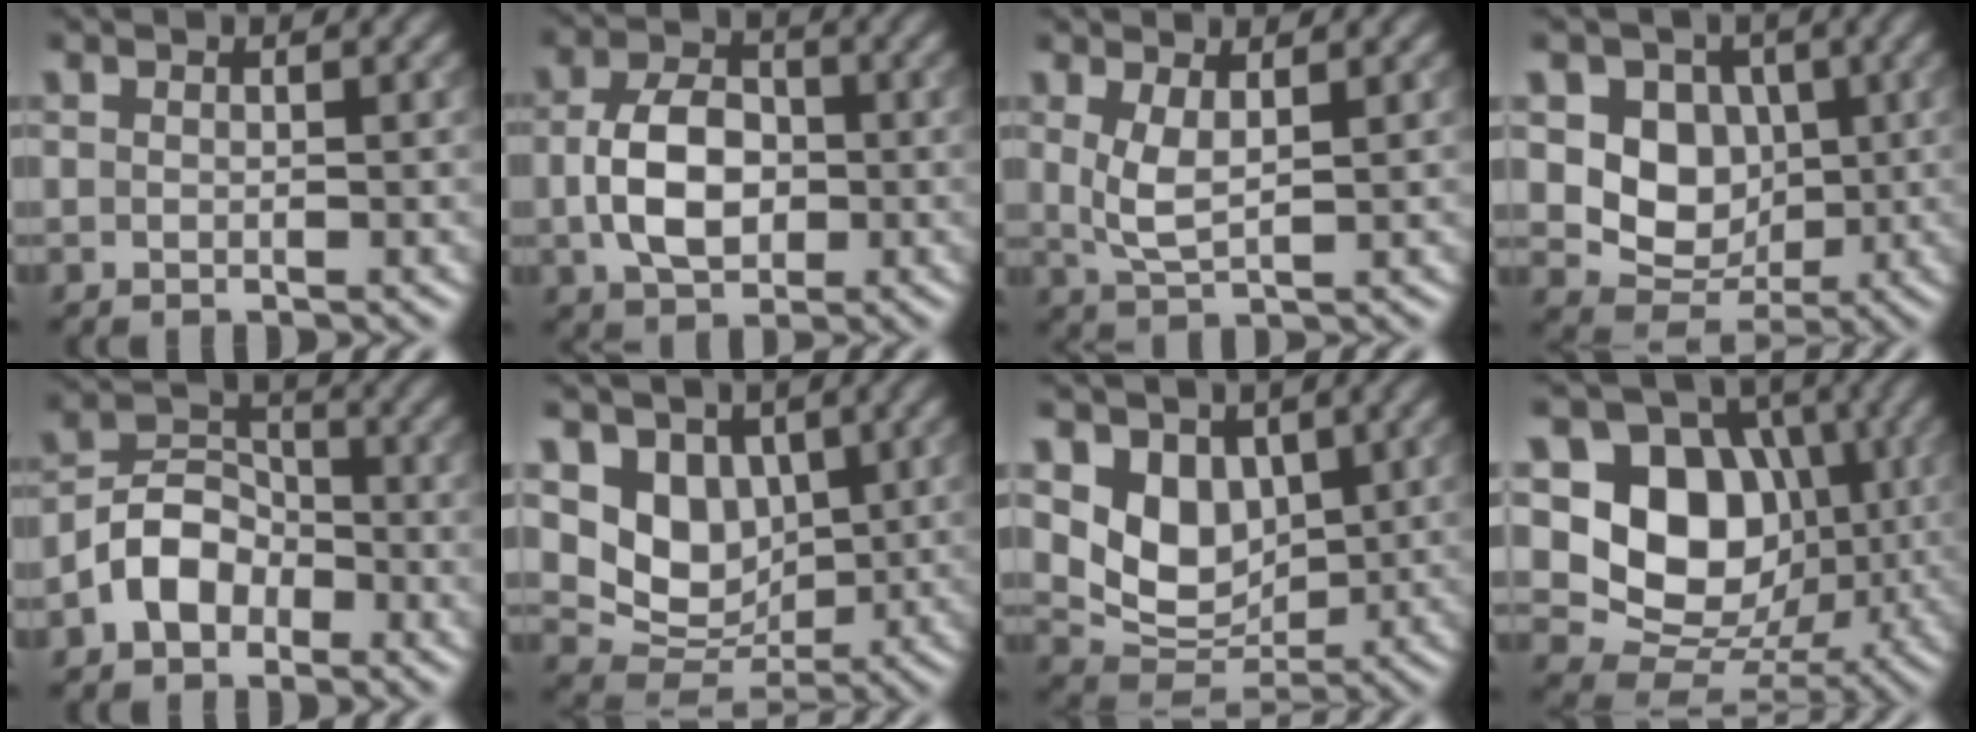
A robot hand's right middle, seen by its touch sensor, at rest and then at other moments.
{"total": 5.9, "force": [-0.6, 4.0, 4.4], "torque": [-0.087, -0.001, -0.014]}
{"total": 2.7, "force": [0.9, 0.8, 2.4], "torque": [-0.055, -0.004, 0.022]}
{"total": 6.1, "force": [0.9, 5.0, 3.4], "torque": [-0.054, -0.005, 0.004]}
{"total": 4.4, "force": [-2.3, 3.1, 2.2], "torque": [-0.039, 0.008, -0.052]}
{"total": 6.0, "force": [1.8, 4.7, 3.3], "torque": [-0.054, -0.015, 0.026]}
{"total": 5.6, "force": [1.8, 4.2, 3.2], "torque": [-0.058, -0.016, 0.034]}
{"total": 10.6, "force": [1.1, 8.5, 6.3], "torque": [-0.102, -0.011, 0.010]}